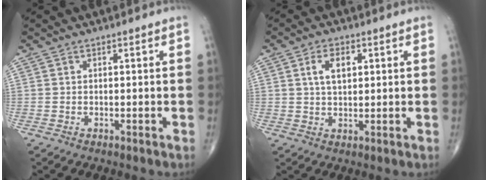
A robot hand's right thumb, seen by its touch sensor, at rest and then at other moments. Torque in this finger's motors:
{"motor_torque": [-0.63, 0.62, 0.43, 0.42, 0.18]}